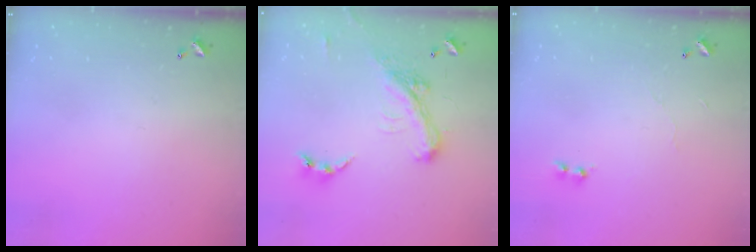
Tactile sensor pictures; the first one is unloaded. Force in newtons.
{"total": 4.8, "press": 4.7, "slide": 1.1}
{"total": 5.4, "press": 5.4, "slide": 0.3}